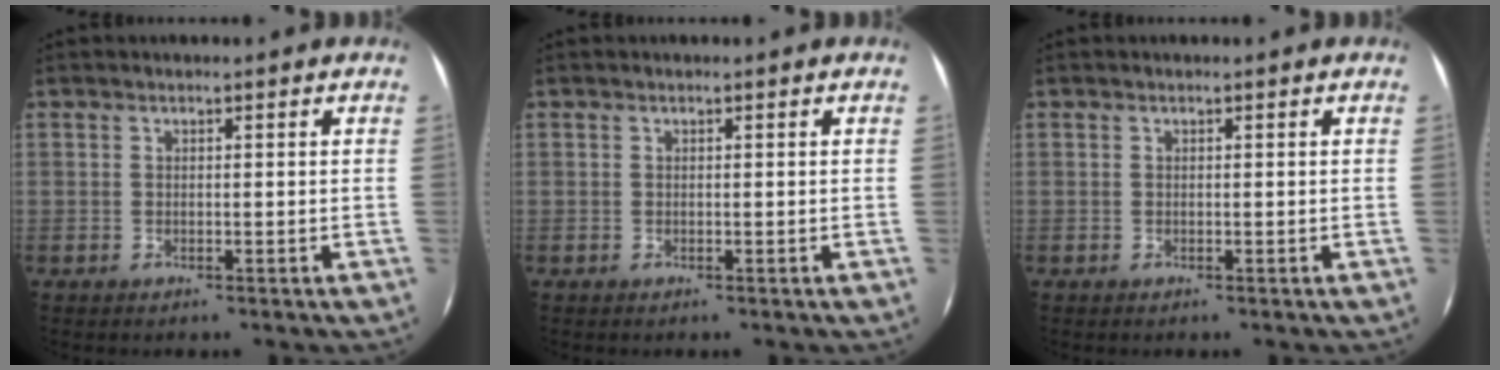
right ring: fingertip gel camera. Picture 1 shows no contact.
{"total": 0.0}
{"total": 0.0}